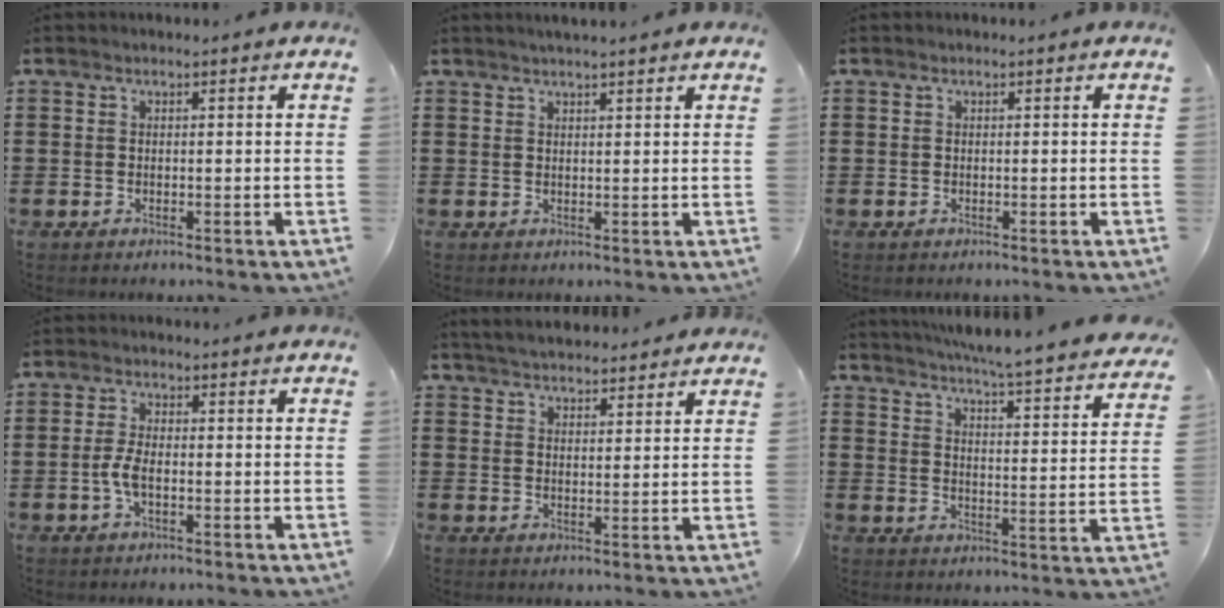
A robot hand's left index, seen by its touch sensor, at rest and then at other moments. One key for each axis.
{"total": 1.6, "fx": 1.5, "fy": -0.1, "fz": 0.6, "tx": -0.015, "ty": 0.001, "tz": 0.029}
{"total": 0.0}
{"total": 3.6, "fx": -0.9, "fy": 1.3, "fz": 3.3, "tx": -0.087, "ty": -0.005, "tz": -0.025}
{"total": 3.7, "fx": 3.7, "fy": 0.1, "fz": 0.4, "tx": -0.020, "ty": -0.008, "tz": 0.069}
{"total": 5.1, "fx": 4.7, "fy": -0.9, "fz": 1.7, "tx": -0.050, "ty": -0.048, "tz": 0.072}